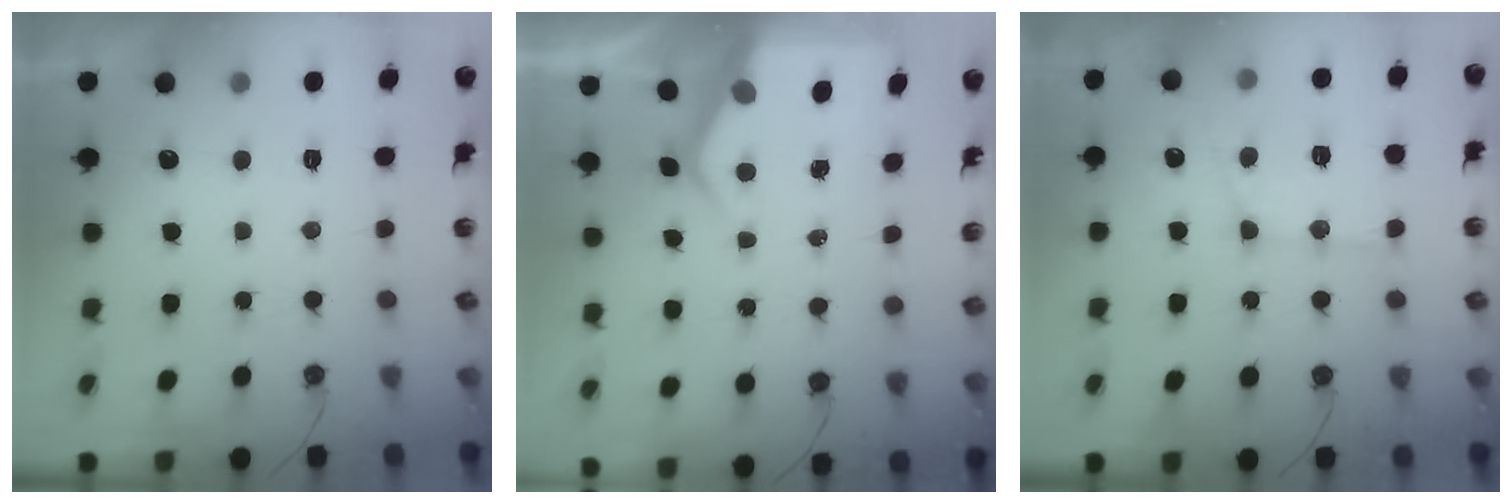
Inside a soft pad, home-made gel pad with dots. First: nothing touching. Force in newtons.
{"total": 5.6, "press": 5.6, "slide": 0.6}
{"total": 13.7, "press": 13.6, "slide": 1.5}